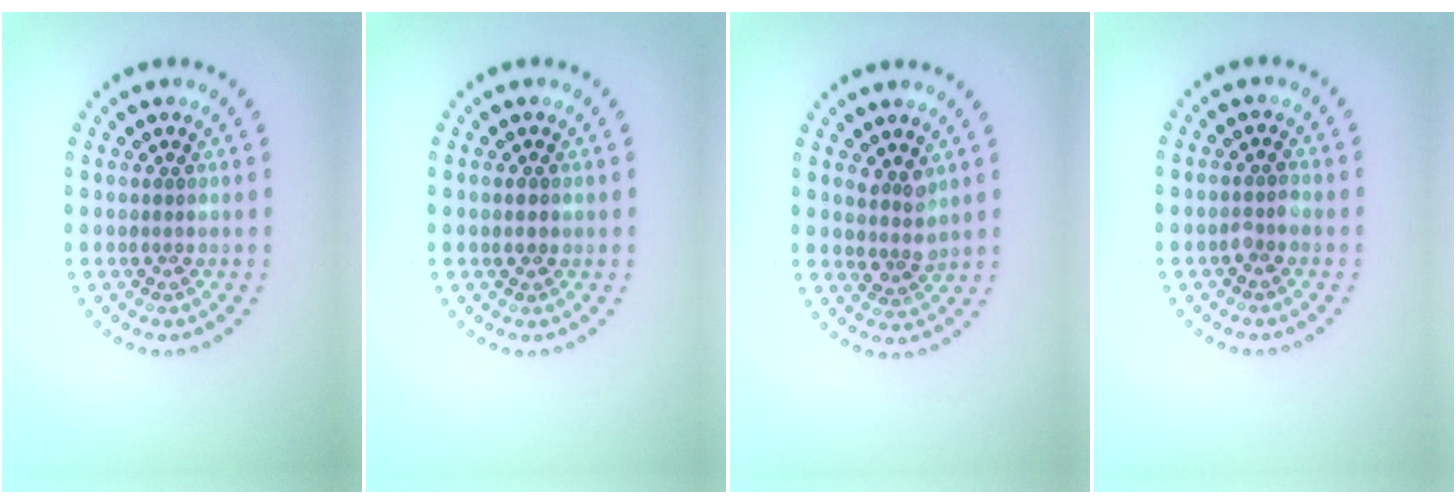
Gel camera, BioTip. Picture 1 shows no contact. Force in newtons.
{"total": 1.4, "press": 1.4, "slide": 0.1}
{"total": 2.1, "press": 1.6, "slide": 1.4}
{"total": 1.2, "press": 1.1, "slide": 0.4}